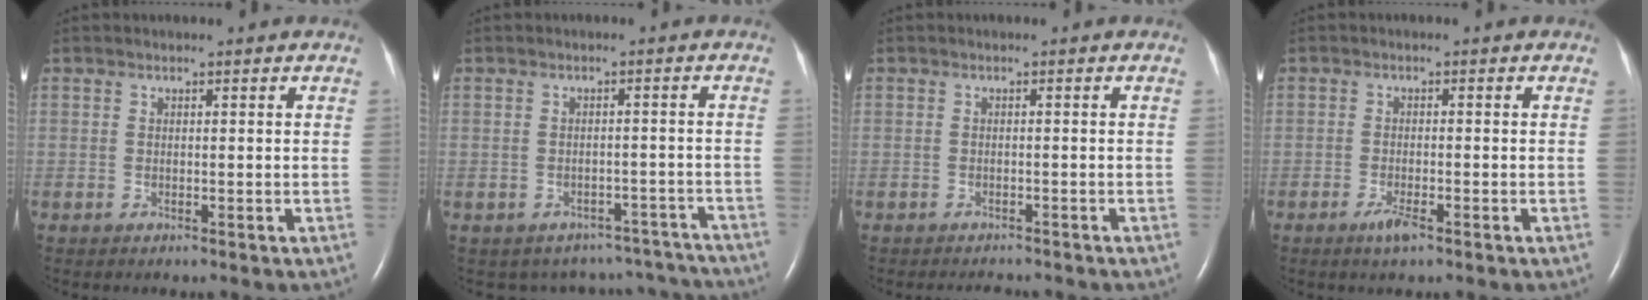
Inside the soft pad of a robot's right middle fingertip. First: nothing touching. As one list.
[{"total": 11.5, "force": [-10.4, 4.9, 0.6], "torque": [-0.003, 0.037, -0.105]}, {"total": 3.1, "force": [-3.0, 0.8, 0.8], "torque": [-0.012, -0.005, -0.035]}, {"total": 2.3, "force": [-1.5, 0.3, 1.7], "torque": [-0.039, -0.003, -0.029]}]